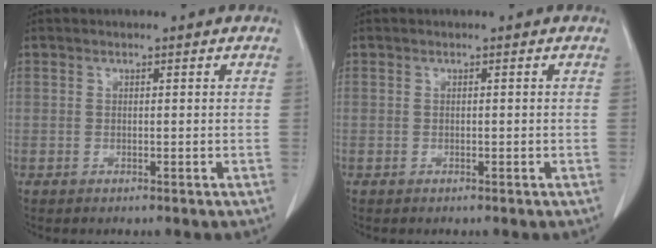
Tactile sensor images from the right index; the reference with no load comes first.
{"total": 0.0}